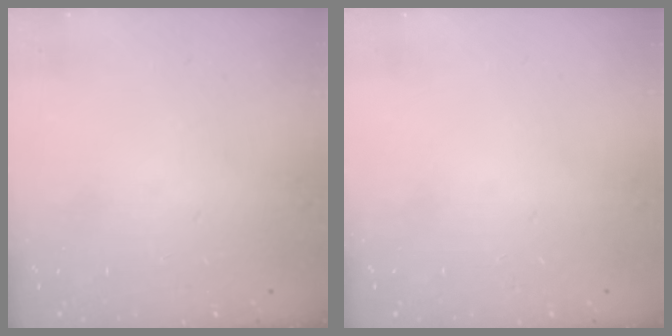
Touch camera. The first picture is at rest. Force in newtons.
{"total": 0.0}